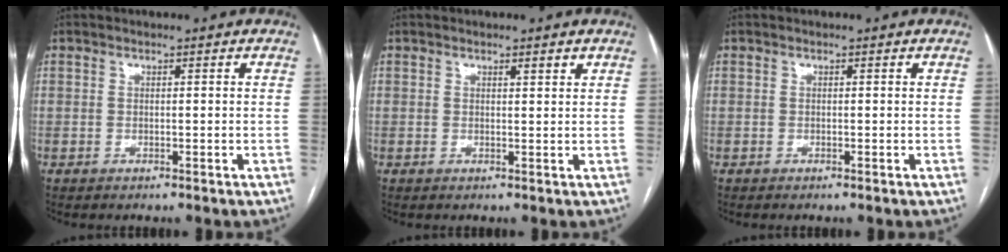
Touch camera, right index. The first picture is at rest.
{"total": 1.1, "force": [0.8, 0.1, 0.7], "torque": [-0.013, 0.000, 0.013]}
{"total": 0.0}